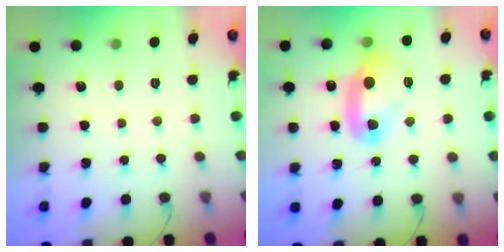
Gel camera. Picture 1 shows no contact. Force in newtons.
{"total": 10.4, "press": 10.3, "slide": 1.0}